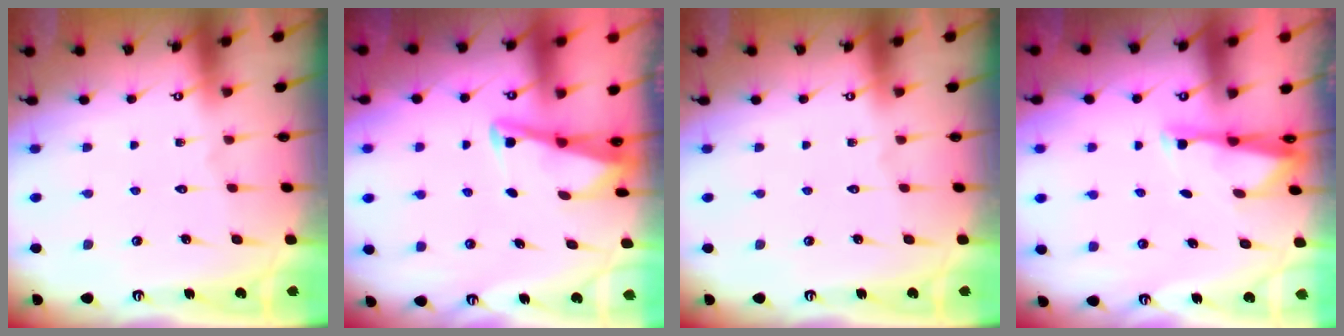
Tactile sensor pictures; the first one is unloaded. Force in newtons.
{"total": 2.8, "press": 2.8, "slide": 0.4}
{"total": 0.0}
{"total": 2.8, "press": 2.7, "slide": 0.4}